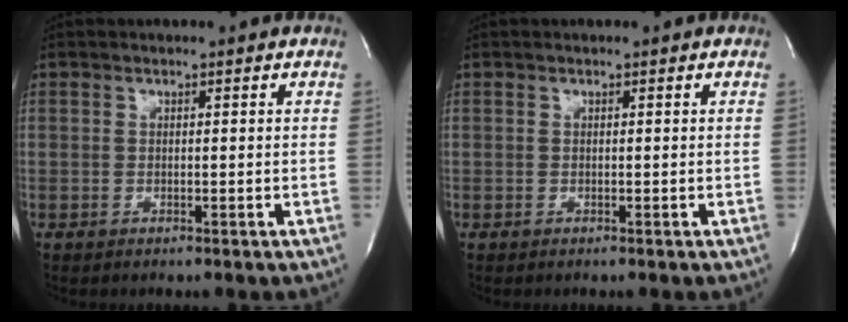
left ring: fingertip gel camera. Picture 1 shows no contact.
{"total": 0.0}